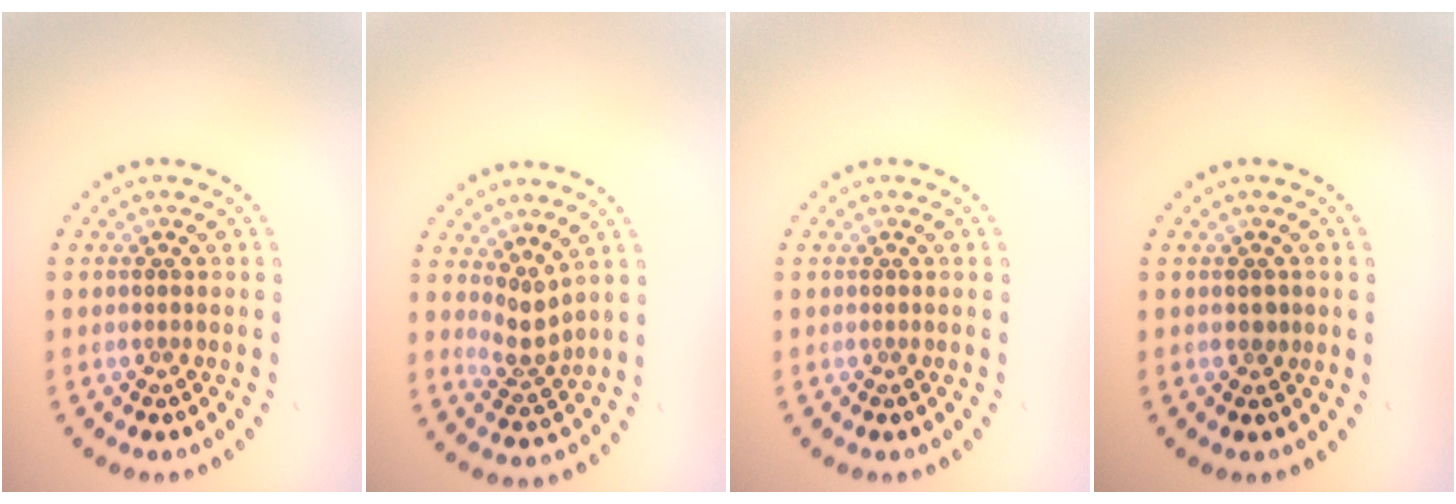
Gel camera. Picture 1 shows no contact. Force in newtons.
{"total": 2.2, "press": 1.5, "slide": 1.6}
{"total": 0.0}
{"total": 0.7, "press": 0.7, "slide": 0.2}